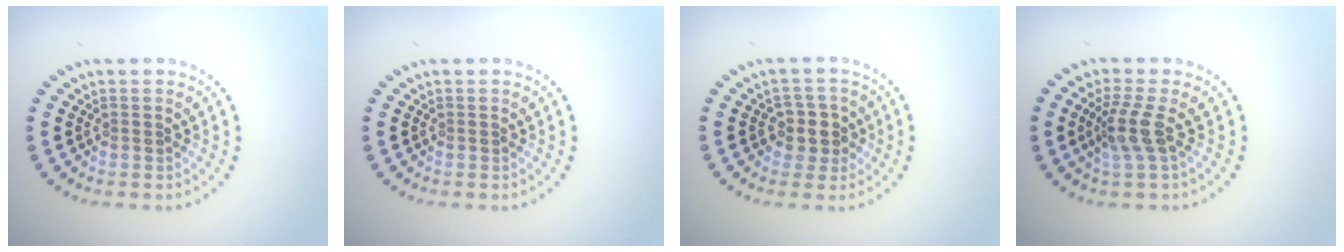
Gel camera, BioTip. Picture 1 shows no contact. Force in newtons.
{"total": 0.0}
{"total": 2.6, "press": 2.3, "slide": 1.2}
{"total": 2.7, "press": 2.0, "slide": 1.8}